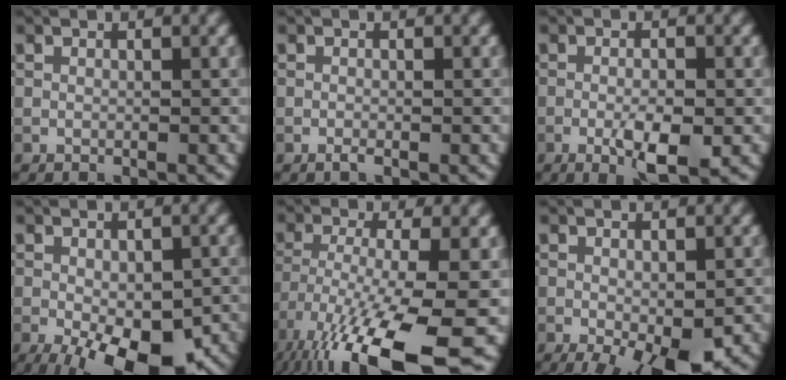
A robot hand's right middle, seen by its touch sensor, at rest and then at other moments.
{"total": 0.6, "force": [-0.3, 0.1, 0.5], "torque": [-0.010, 0.002, -0.005]}
{"total": 3.8, "force": [-1.4, 1.0, 3.4], "torque": [-0.060, -0.001, -0.023]}
{"total": 11.9, "force": [-5.6, 5.3, 9.1], "torque": [-0.137, -0.041, -0.070]}
{"total": 14.3, "force": [-8.2, 3.3, 11.3], "torque": [-0.230, -0.032, -0.131]}
{"total": 7.4, "force": [-3.7, 2.5, 5.9], "torque": [-0.088, -0.018, -0.044]}